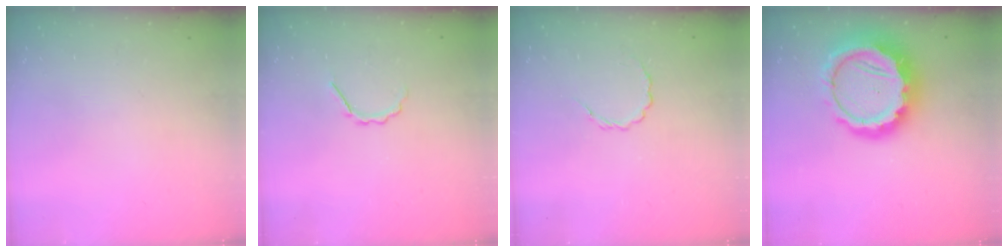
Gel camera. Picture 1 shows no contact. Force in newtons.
{"total": 2.8, "press": 2.7, "slide": 0.8}
{"total": 2.9, "press": 2.7, "slide": 1.0}
{"total": 17.7, "press": 17.4, "slide": 3.4}